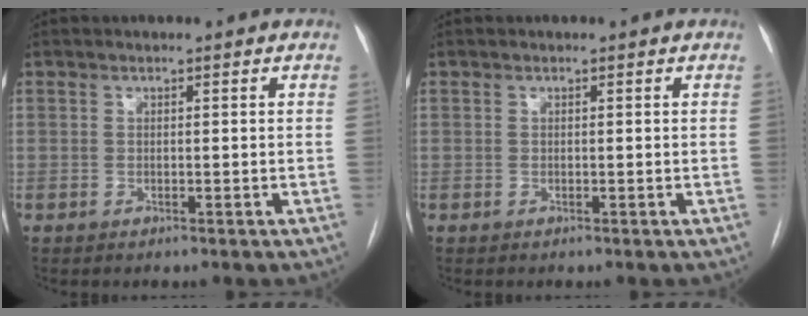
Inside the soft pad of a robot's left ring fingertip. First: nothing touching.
{"total": 0.0}